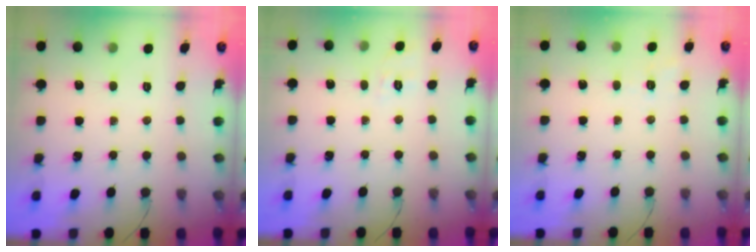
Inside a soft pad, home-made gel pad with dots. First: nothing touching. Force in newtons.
{"total": 2.0, "press": 0.2, "slide": 1.9}
{"total": 2.3, "press": 1.8, "slide": 1.4}